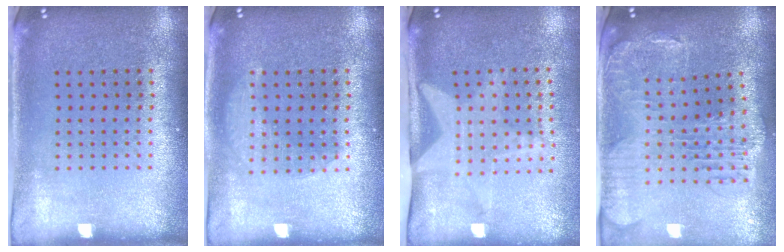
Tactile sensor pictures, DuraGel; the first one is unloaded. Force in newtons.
{"total": 1.8, "press": 1.8, "slide": 0.2}
{"total": 1.7, "press": 1.5, "slide": 0.7}
{"total": 1.8, "press": 1.6, "slide": 0.7}